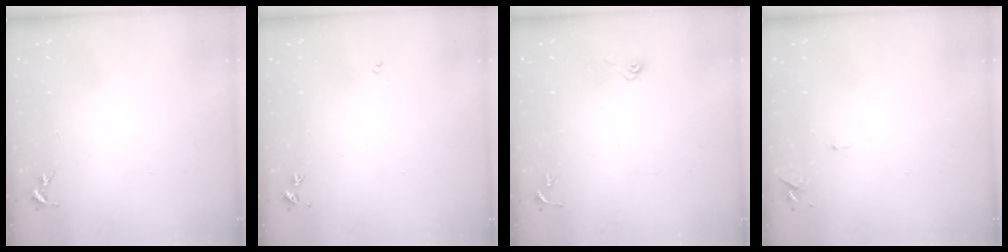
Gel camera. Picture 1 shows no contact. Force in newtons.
{"total": 3.0, "press": 3.0, "slide": 0.4}
{"total": 3.6, "press": 3.0, "slide": 2.1}
{"total": 5.6, "press": 5.5, "slide": 0.8}